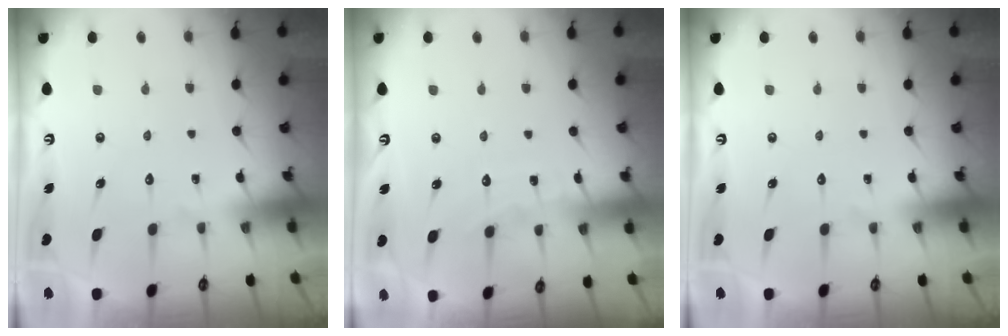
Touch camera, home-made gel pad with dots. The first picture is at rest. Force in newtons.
{"total": 4.5, "press": 4.5, "slide": 0.4}
{"total": 0.0}